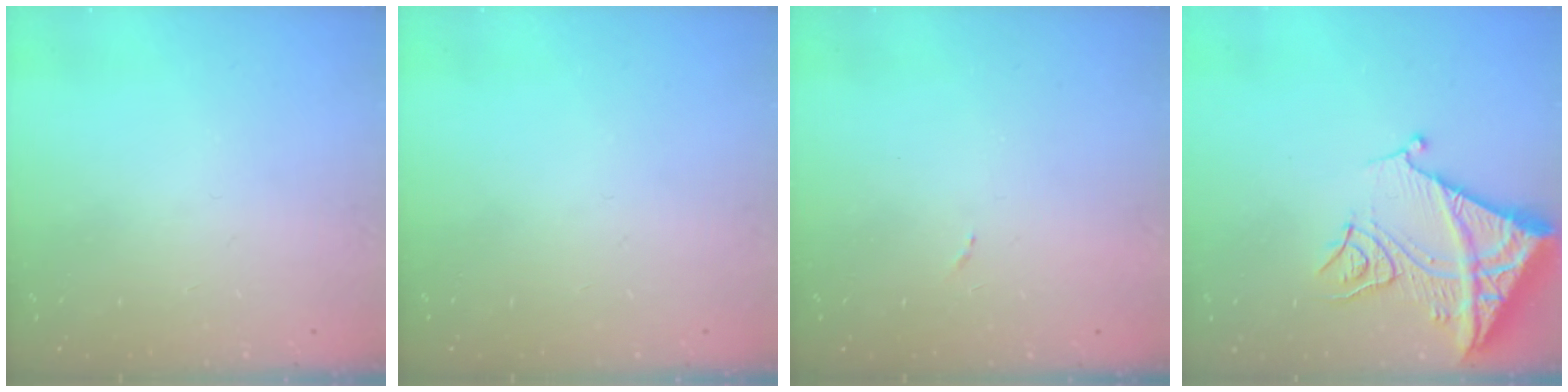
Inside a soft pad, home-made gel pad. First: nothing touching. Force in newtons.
{"total": 0.0}
{"total": 4.2, "press": 4.1, "slide": 0.7}
{"total": 13.8, "press": 13.7, "slide": 1.4}